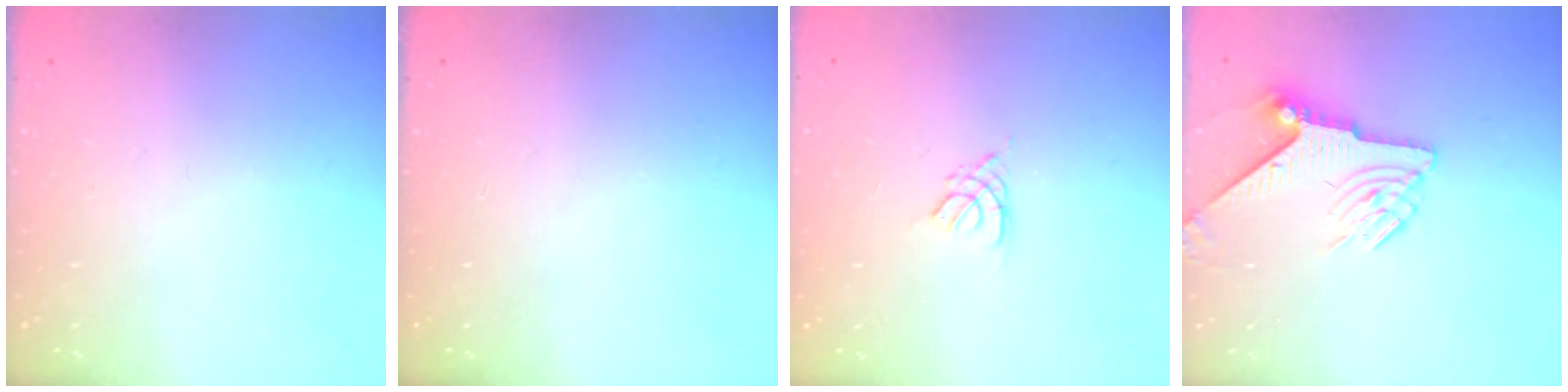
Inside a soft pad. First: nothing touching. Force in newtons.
{"total": 0.0}
{"total": 2.8, "press": 2.7, "slide": 0.5}
{"total": 7.4, "press": 7.4, "slide": 0.2}